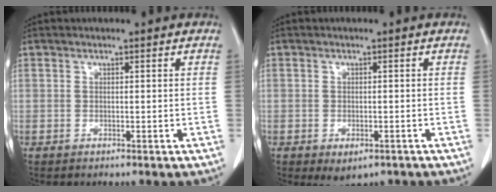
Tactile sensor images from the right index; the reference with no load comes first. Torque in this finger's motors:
{"motor_torque": [0.46, -0.42, 0.18, 0.04]}